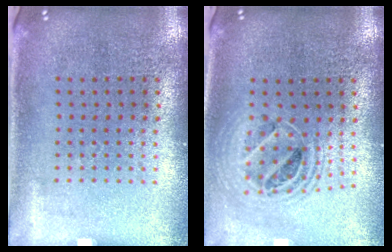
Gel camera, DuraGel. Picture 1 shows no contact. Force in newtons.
{"total": 1.8, "press": 1.5, "slide": 1.1}